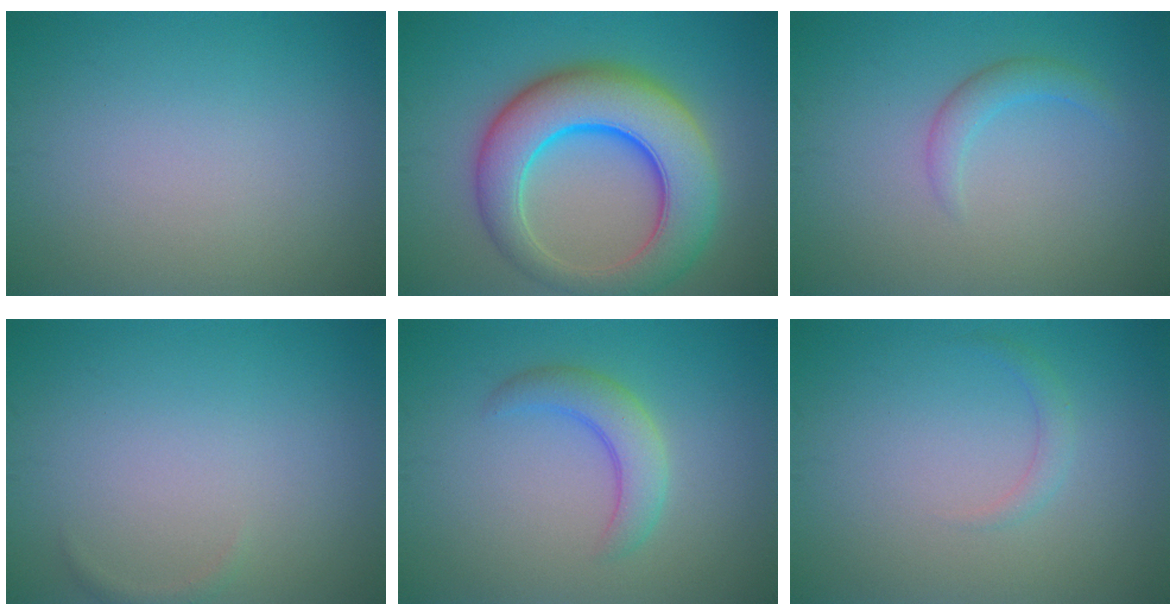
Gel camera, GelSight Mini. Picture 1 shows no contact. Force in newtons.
{"total": 10.4, "press": 10.4, "slide": 0.4}
{"total": 1.8, "press": 1.8, "slide": 0.0}
{"total": 0.5, "press": 0.5, "slide": 0.1}
{"total": 3.2, "press": 3.2, "slide": 0.1}
{"total": 1.1, "press": 1.1, "slide": 0.0}